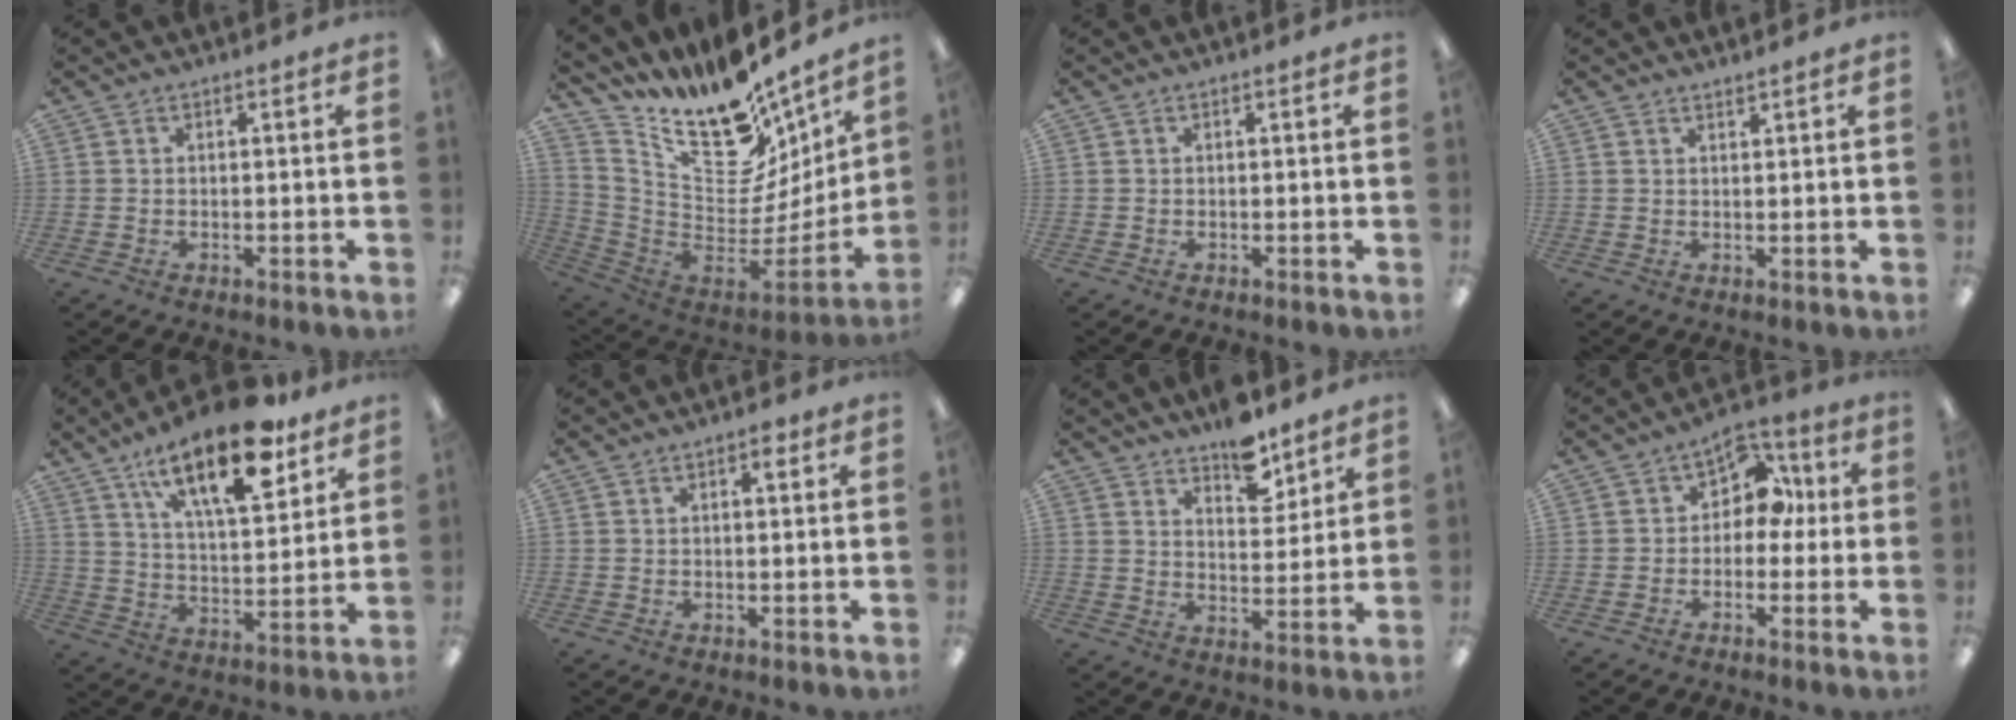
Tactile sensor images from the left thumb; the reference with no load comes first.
{"total": 19.2, "force": [13.7, 9.2, 9.8], "torque": [-0.152, -0.118, 0.243]}
{"total": 0.0}
{"total": 1.1, "force": [1.1, 0.0, 0.0], "torque": [-0.001, -0.002, 0.022]}
{"total": 20.3, "force": [13.0, 7.7, 13.5], "torque": [-0.209, -0.065, 0.212]}
{"total": 2.6, "force": [1.2, 1.3, 2.0], "torque": [-0.017, -0.005, 0.014]}
{"total": 9.2, "force": [7.4, 4.2, 3.6], "torque": [-0.040, -0.048, 0.129]}
{"total": 8.6, "force": [2.7, 6.3, 5.3], "torque": [-0.073, -0.005, 0.046]}